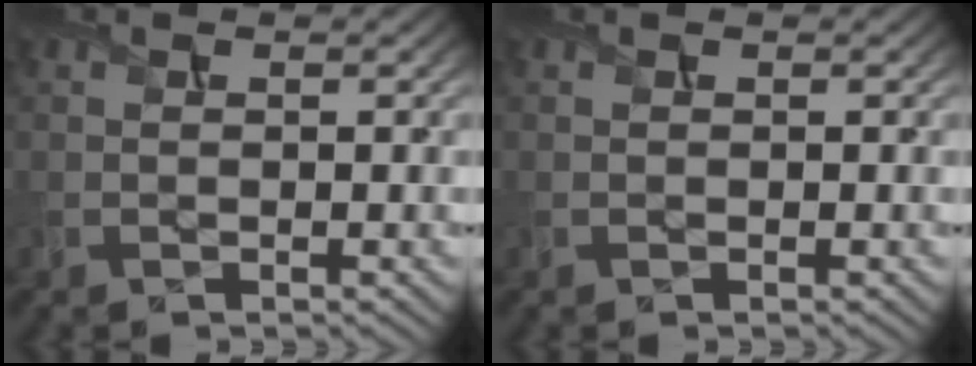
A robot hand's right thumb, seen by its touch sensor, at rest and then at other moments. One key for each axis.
{"total": 0.0}